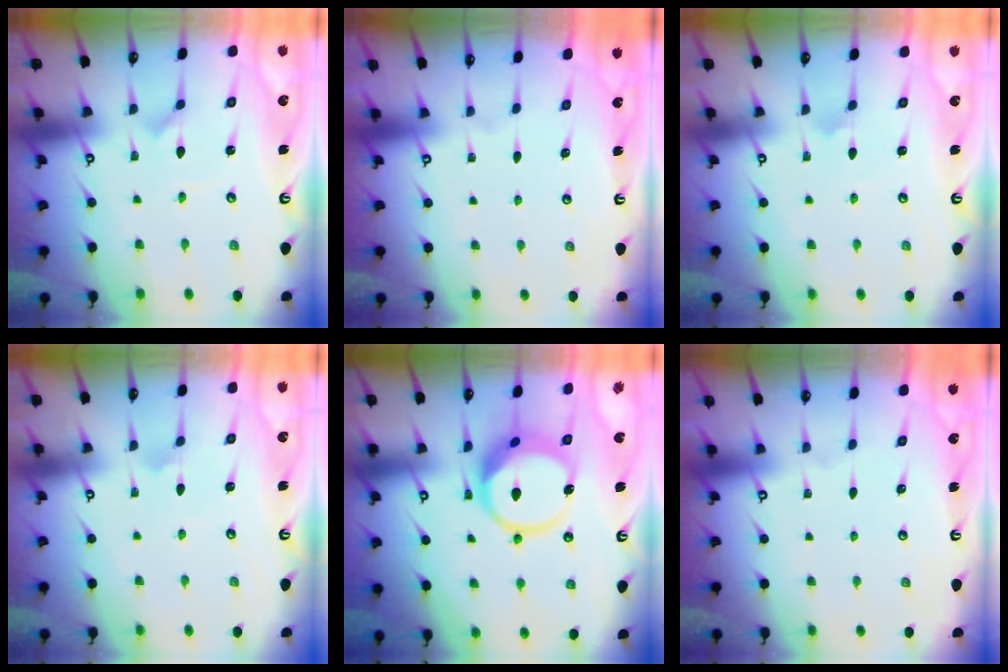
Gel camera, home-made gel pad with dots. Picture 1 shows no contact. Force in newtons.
{"total": 0.0}
{"total": 2.2, "press": 2.2, "slide": 0.1}
{"total": 2.2, "press": 2.2, "slide": 0.1}
{"total": 12.0, "press": 12.0, "slide": 1.4}
{"total": 0.0}